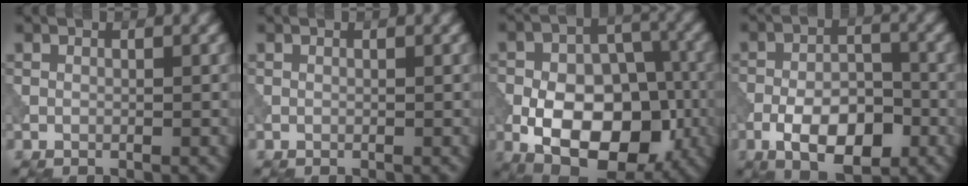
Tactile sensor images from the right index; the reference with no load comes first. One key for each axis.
{"total": 0.0}
{"total": 12.4, "fx": -4.0, "fy": 7.5, "fz": 9.0, "tx": -0.131, "ty": -0.007, "tz": -0.065}
{"total": 6.7, "fx": -3.2, "fy": 3.1, "fz": 5.0, "tx": -0.074, "ty": 0.005, "tz": -0.057}